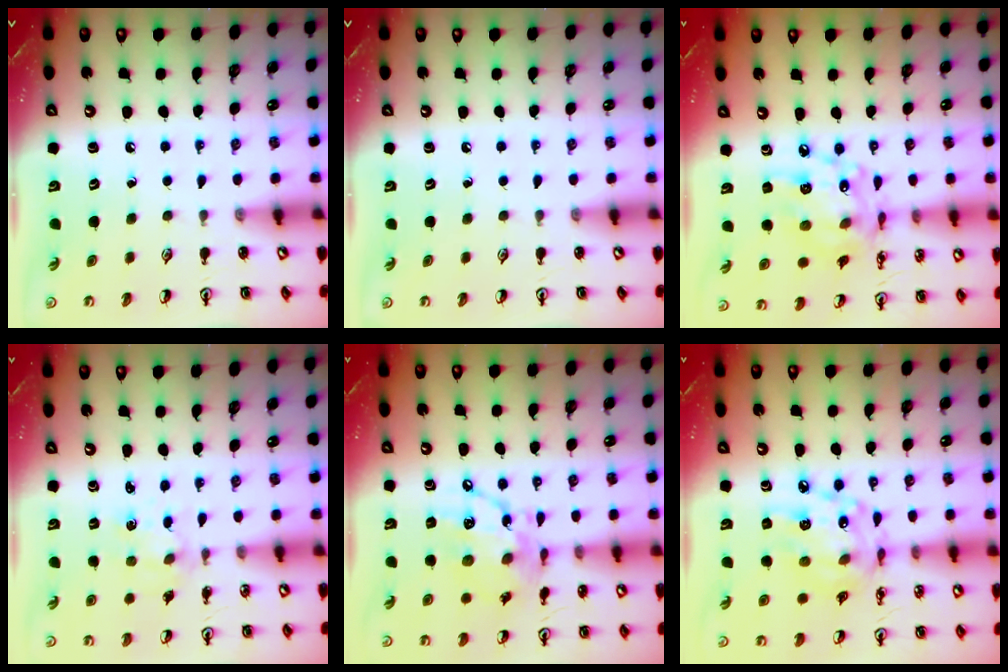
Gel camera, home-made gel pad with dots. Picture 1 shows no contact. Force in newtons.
{"total": 0.0}
{"total": 14.7, "press": 14.7, "slide": 1.1}
{"total": 3.0, "press": 3.0, "slide": 0.3}
{"total": 15.2, "press": 15.2, "slide": 0.9}
{"total": 15.5, "press": 15.4, "slide": 0.9}